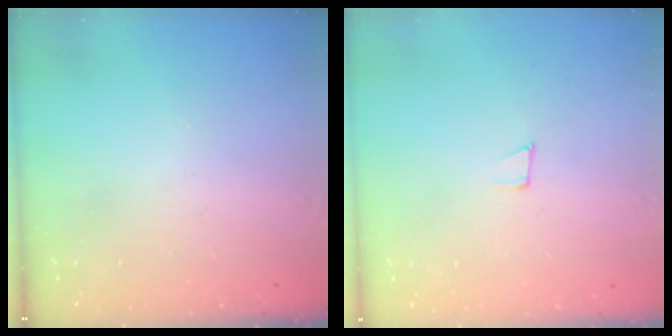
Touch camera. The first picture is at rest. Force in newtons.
{"total": 4.9, "press": 4.7, "slide": 1.0}